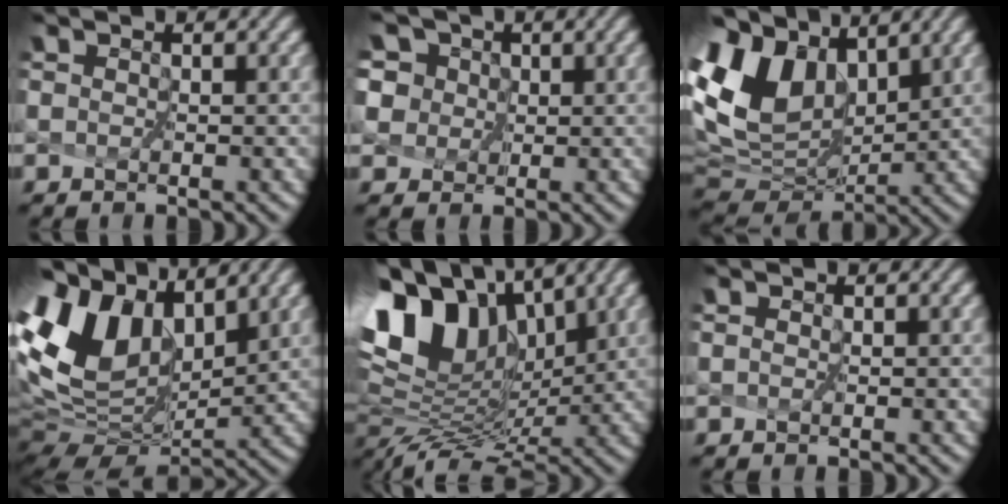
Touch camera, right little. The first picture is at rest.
{"total": 8.6, "force": [4.5, 6.3, 3.8], "torque": [-0.087, 0.031, 0.069]}
{"total": 11.7, "force": [4.3, 7.7, 7.6], "torque": [-0.194, 0.012, 0.094]}
{"total": 9.9, "force": [3.3, 6.4, 6.9], "torque": [-0.150, 0.012, 0.069]}
{"total": 10.5, "force": [4.6, 5.7, 7.5], "torque": [-0.151, 0.015, 0.098]}
{"total": 0.0}